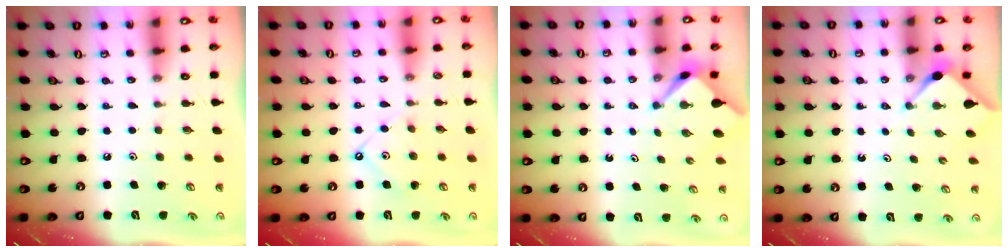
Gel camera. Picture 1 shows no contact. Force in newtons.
{"total": 6.7, "press": 6.7, "slide": 0.8}
{"total": 2.8, "press": 2.8, "slide": 0.3}
{"total": 2.8, "press": 2.8, "slide": 0.4}